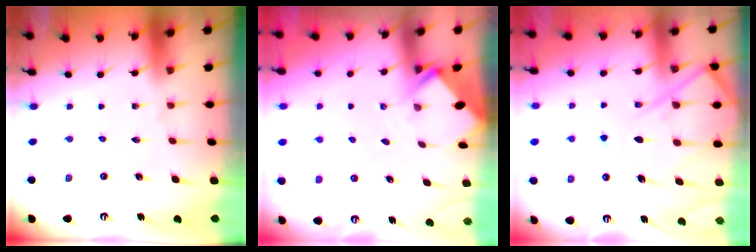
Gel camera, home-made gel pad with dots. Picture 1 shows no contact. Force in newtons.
{"total": 2.7, "press": 2.7, "slide": 0.2}
{"total": 15.5, "press": 15.4, "slide": 1.5}